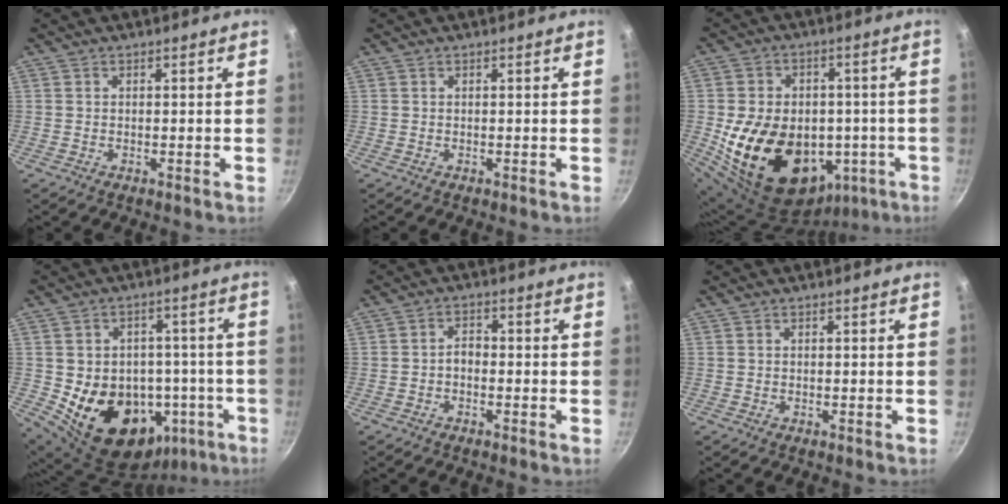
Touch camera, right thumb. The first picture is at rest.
{"total": 0.0}
{"total": 23.5, "force": [-4.5, 17.3, 15.2], "torque": [-0.235, 0.031, -0.047]}
{"total": 20.2, "force": [-5.2, 15.7, 11.7], "torque": [-0.153, 0.026, -0.052]}
{"total": 2.4, "force": [-1.0, 1.6, 1.6], "torque": [-0.019, 0.020, -0.021]}
{"total": 0.0}